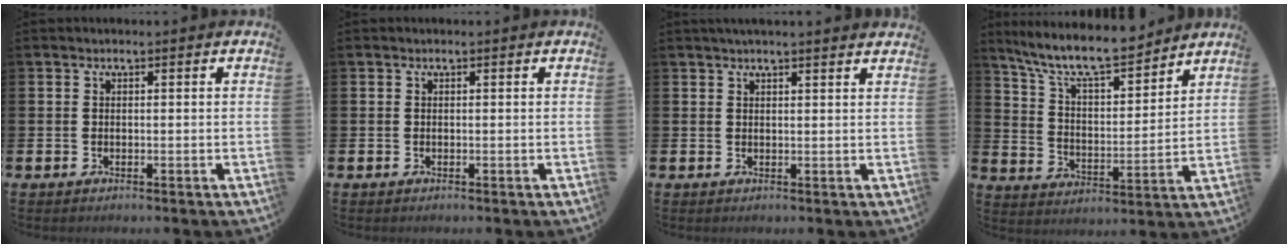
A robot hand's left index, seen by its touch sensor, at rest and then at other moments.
{"total": 0.0}
{"total": 1.8, "force": [1.8, -0.2, 0.4], "torque": [-0.007, -0.005, 0.032]}
{"total": 10.1, "force": [9.1, 1.9, 4.0], "torque": [-0.109, -0.055, 0.160]}